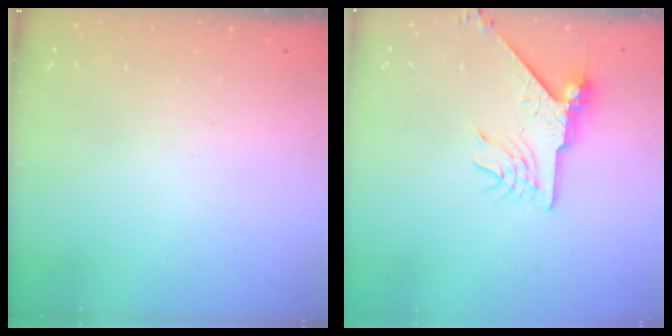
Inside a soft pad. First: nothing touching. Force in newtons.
{"total": 7.7, "press": 7.7, "slide": 1.0}